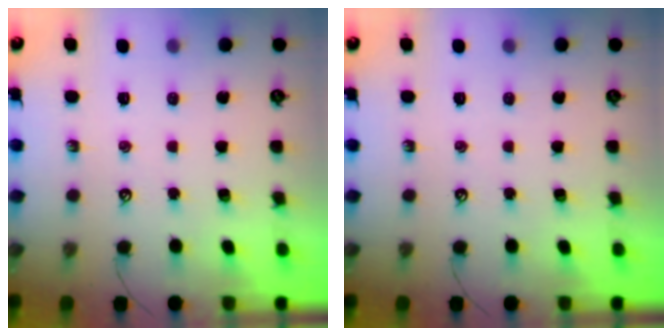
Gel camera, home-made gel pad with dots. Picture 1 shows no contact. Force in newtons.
{"total": 0.0}